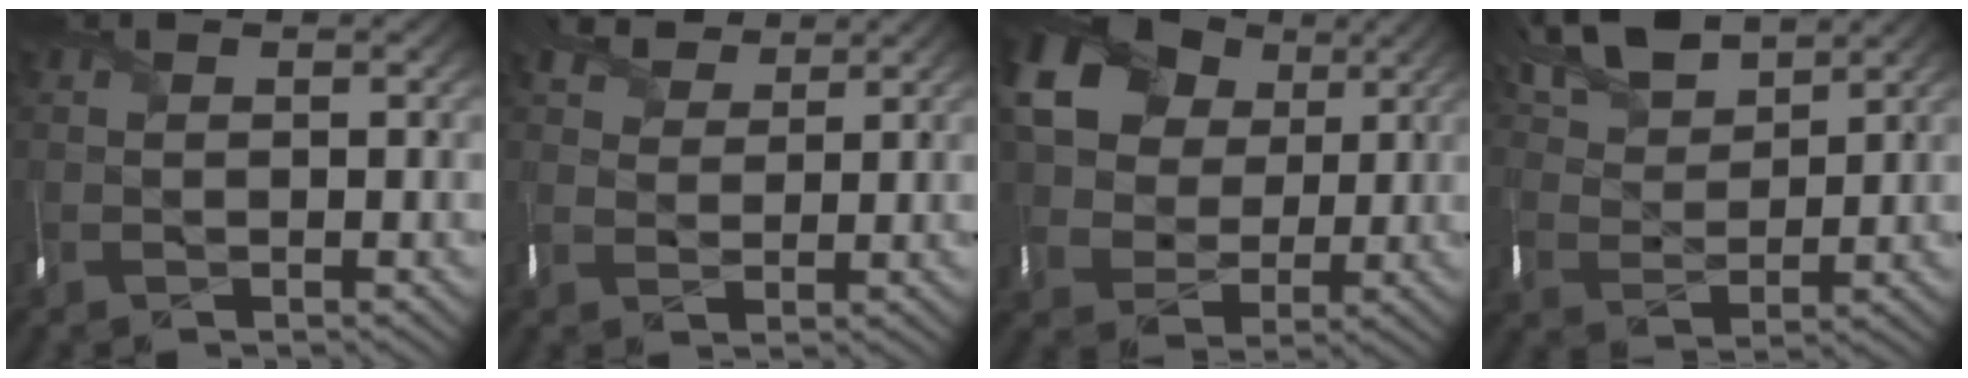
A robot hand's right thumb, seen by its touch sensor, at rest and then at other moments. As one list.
[{"total": 3.1, "force": [2.9, 1.2, -0.2], "torque": [-0.011, 0.007, 0.050]}, {"total": 14.1, "force": [6.0, 10.6, 7.1], "torque": [-0.187, 0.047, 0.108]}, {"total": 8.1, "force": [6.4, 3.0, 3.8], "torque": [-0.107, 0.018, 0.122]}]